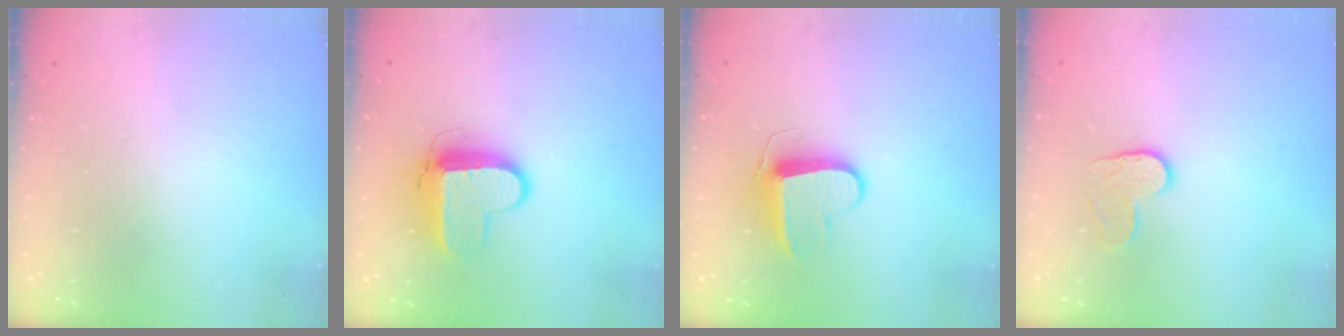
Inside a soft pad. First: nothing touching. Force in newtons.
{"total": 10.3, "press": 10.2, "slide": 1.0}
{"total": 9.5, "press": 9.5, "slide": 0.7}
{"total": 6.9, "press": 6.8, "slide": 0.5}